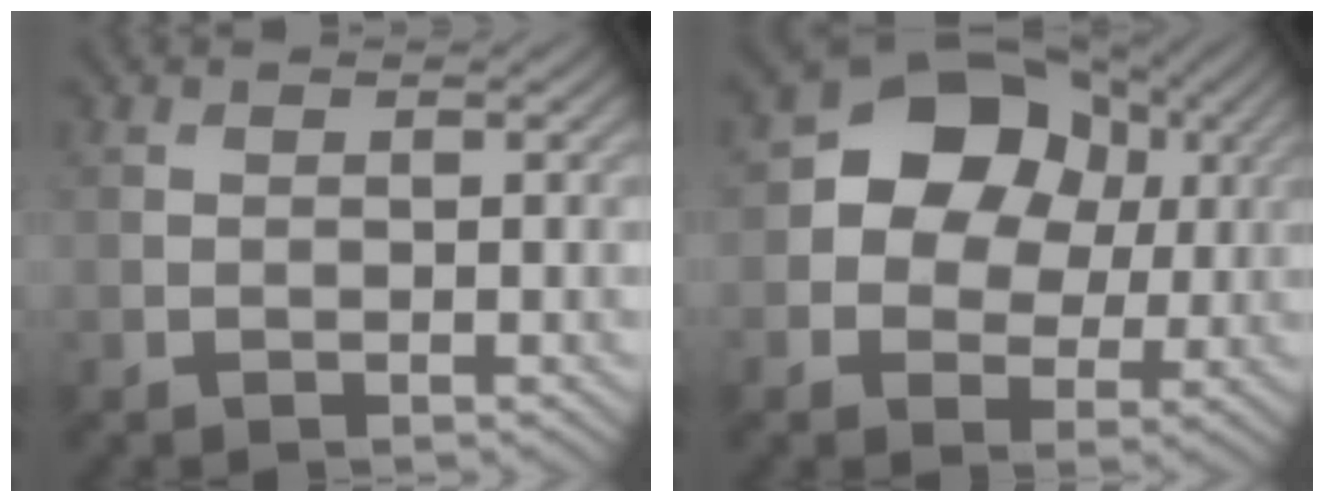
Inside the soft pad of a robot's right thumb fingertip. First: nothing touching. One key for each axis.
{"total": 9.6, "fx": 1.7, "fy": 7.8, "fz": 5.2, "tx": -0.082, "ty": 0.008, "tz": 0.008}